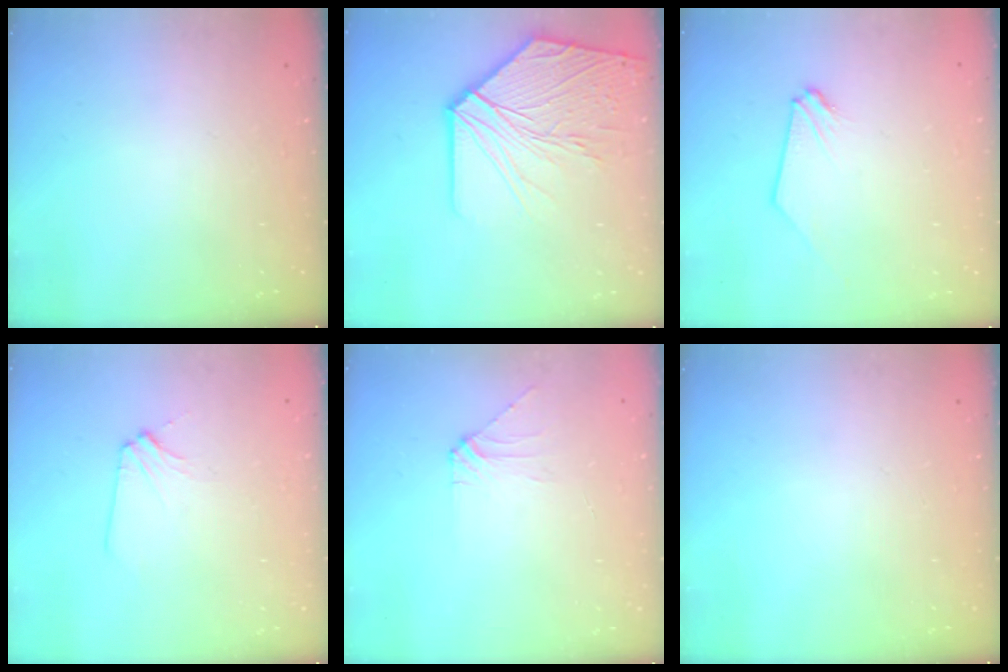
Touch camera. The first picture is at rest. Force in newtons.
{"total": 13.5, "press": 13.4, "slide": 1.7}
{"total": 0.0}
{"total": 2.8, "press": 2.8, "slide": 0.6}
{"total": 3.9, "press": 3.8, "slide": 0.8}
{"total": 0.0}